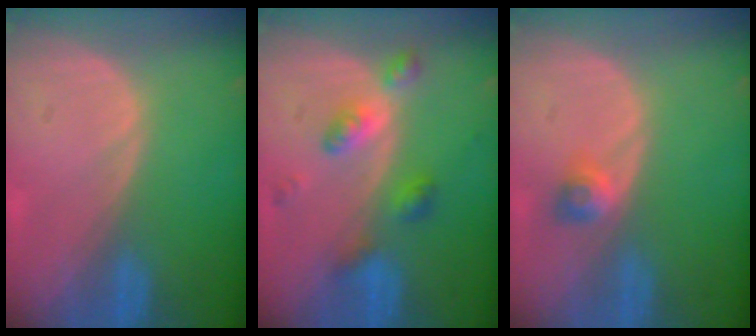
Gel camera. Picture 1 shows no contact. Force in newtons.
{"total": 5.2, "press": 5.2, "slide": 0.1}
{"total": 2.5, "press": 2.2, "slide": 1.3}